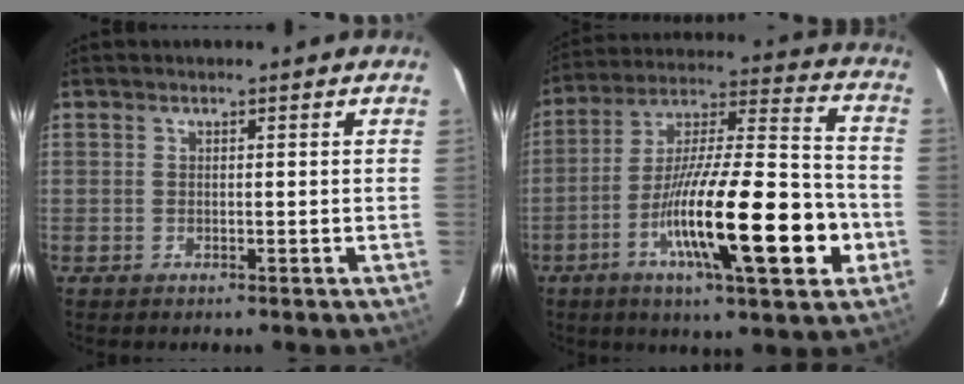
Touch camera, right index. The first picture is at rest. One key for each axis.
{"total": 22.2, "fx": -7.6, "fy": 3.1, "fz": 20.6, "tx": -0.337, "ty": -0.005, "tz": -0.121}